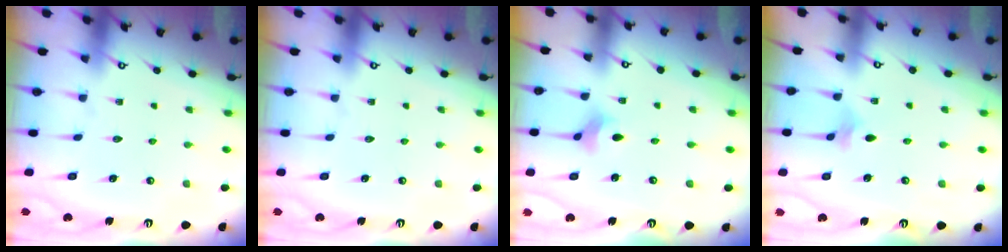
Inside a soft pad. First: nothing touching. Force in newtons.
{"total": 0.0}
{"total": 2.8, "press": 2.7, "slide": 0.7}
{"total": 2.5, "press": 2.4, "slide": 0.6}